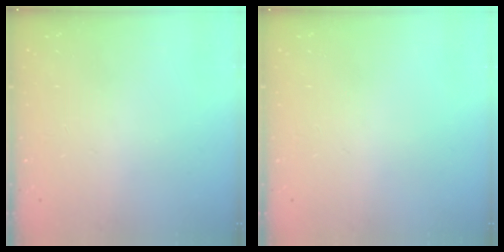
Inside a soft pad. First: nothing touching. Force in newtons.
{"total": 0.0}